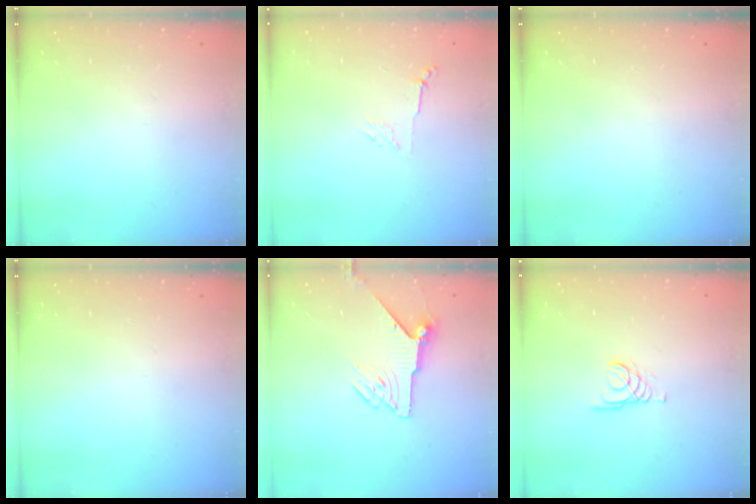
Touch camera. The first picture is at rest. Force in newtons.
{"total": 4.0, "press": 4.0, "slide": 0.6}
{"total": 0.0}
{"total": 0.0}
{"total": 7.0, "press": 7.0, "slide": 0.3}
{"total": 1.4, "press": 1.4, "slide": 0.2}